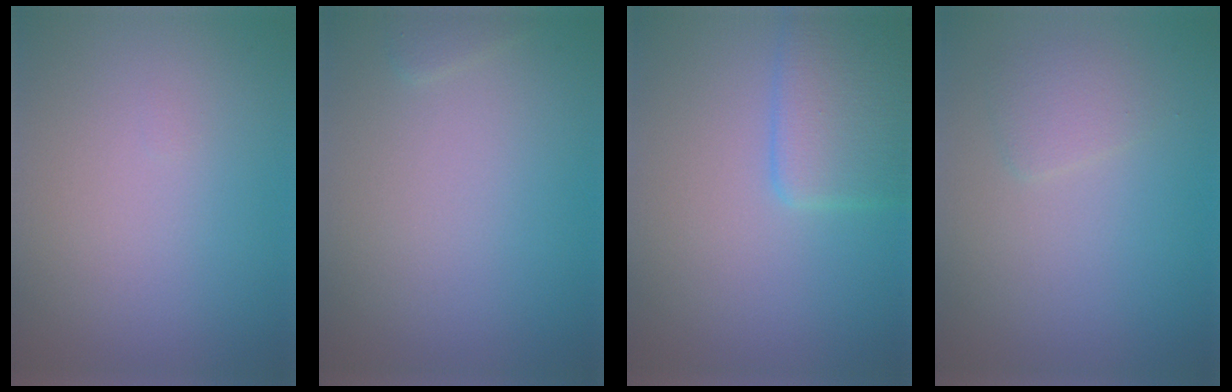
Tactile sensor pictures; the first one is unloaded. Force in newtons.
{"total": 0.6, "press": 0.6, "slide": 0.1}
{"total": 4.5, "press": 4.5, "slide": 0.1}
{"total": 1.3, "press": 1.3, "slide": 0.1}